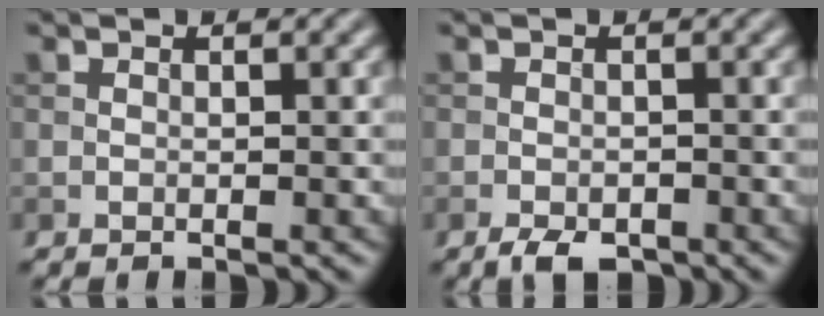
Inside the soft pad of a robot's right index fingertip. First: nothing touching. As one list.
[{"total": 2.4, "force": [-1.7, 1.0, 1.3], "torque": [-0.021, -0.003, -0.030]}]